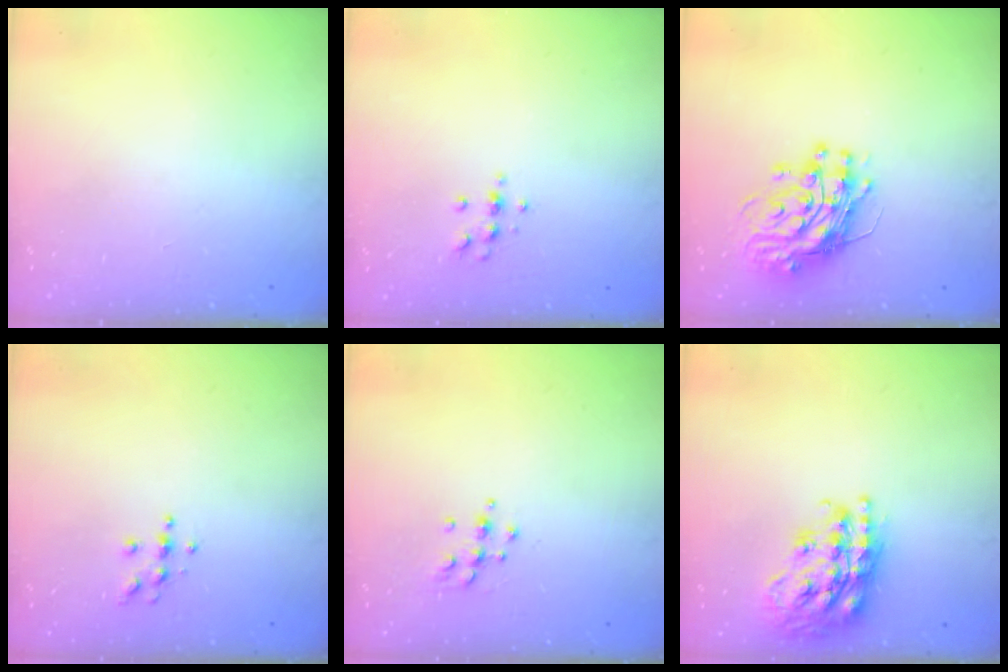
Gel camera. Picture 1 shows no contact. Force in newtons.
{"total": 4.9, "press": 4.8, "slide": 1.2}
{"total": 13.1, "press": 13.1, "slide": 1.3}
{"total": 3.9, "press": 3.9, "slide": 0.6}
{"total": 6.3, "press": 6.2, "slide": 0.9}
{"total": 20.8, "press": 20.8, "slide": 1.4}